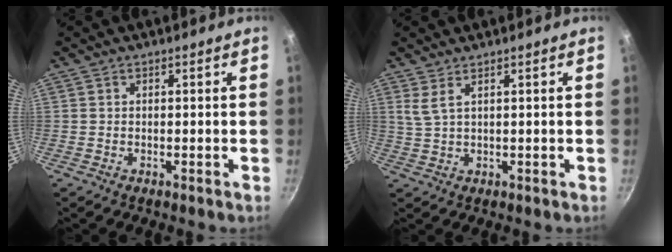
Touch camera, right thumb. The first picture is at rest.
{"total": 2.7, "force": [1.4, 0.6, 2.2], "torque": [-0.047, -0.009, 0.033]}